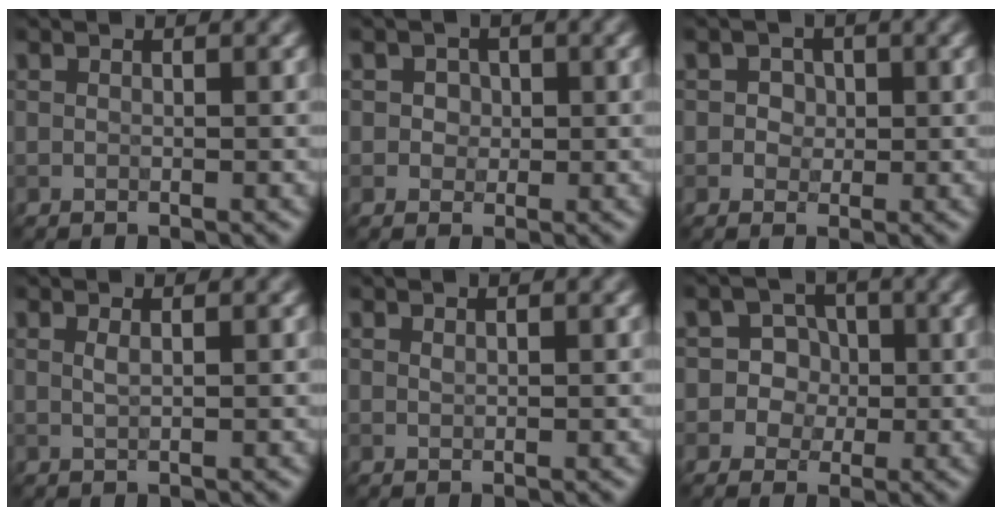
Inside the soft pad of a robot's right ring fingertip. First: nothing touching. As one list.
[{"total": 1.7, "force": [0.5, 1.5, 0.7], "torque": [-0.009, 0.007, 0.006]}, {"total": 1.9, "force": [0.5, 1.6, 0.7], "torque": [-0.007, 0.002, 0.009]}, {"total": 0.8, "force": [0.2, 0.3, 0.7], "torque": [-0.008, 0.002, 0.004]}, {"total": 0.0}, {"total": 4.4, "force": [0.3, 4.3, 1.0], "torque": [0.001, 0.018, -0.003]}]